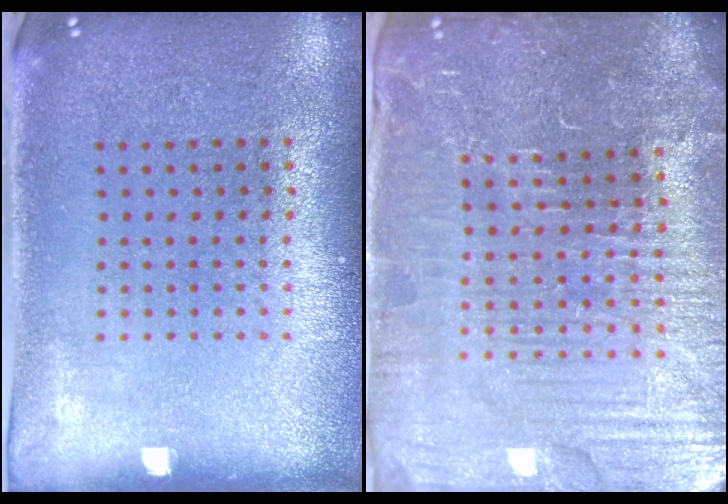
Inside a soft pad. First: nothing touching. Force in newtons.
{"total": 5.6, "press": 5.2, "slide": 2.3}